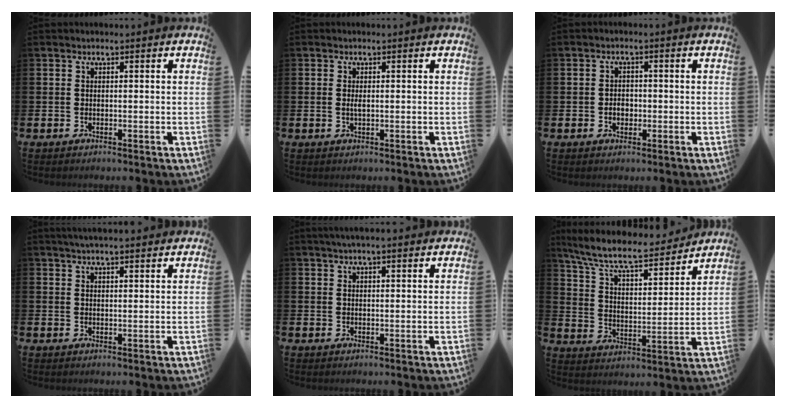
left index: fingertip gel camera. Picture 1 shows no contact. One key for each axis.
{"total": 0.9, "fx": 0.0, "fy": 0.2, "fz": 0.8, "tx": -0.015, "ty": 0.001, "tz": -0.001}
{"total": 2.1, "fx": -0.5, "fy": 1.6, "fz": 1.2, "tx": -0.014, "ty": 0.003, "tz": -0.014}
{"total": 3.1, "fx": 3.0, "fy": 0.0, "fz": 0.9, "tx": -0.023, "ty": -0.007, "tz": 0.054}
{"total": 2.7, "fx": 2.4, "fy": 0.2, "fz": 1.1, "tx": -0.018, "ty": -0.007, "tz": 0.041}
{"total": 9.2, "fx": 8.3, "fy": 1.9, "fz": 3.5, "tx": -0.103, "ty": -0.056, "tz": 0.140}